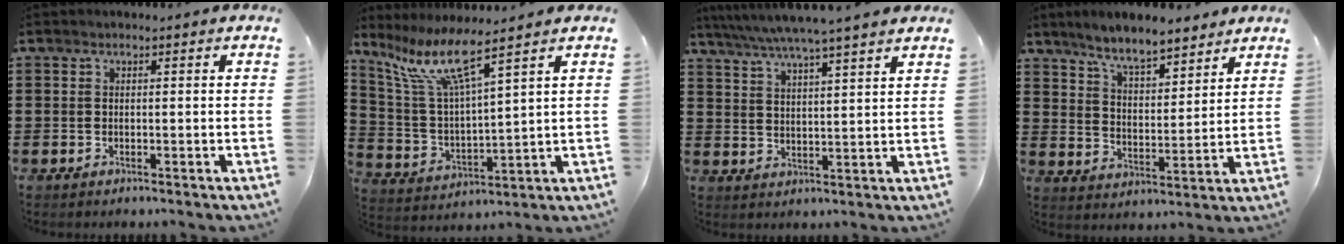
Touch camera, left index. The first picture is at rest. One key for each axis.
{"total": 9.2, "fx": 6.5, "fy": 1.2, "fz": 6.3, "tx": -0.153, "ty": -0.032, "tz": 0.111}
{"total": 5.5, "fx": 4.8, "fy": -0.8, "fz": 2.5, "tx": -0.065, "ty": -0.027, "tz": 0.081}
{"total": 6.8, "fx": 6.1, "fy": 1.2, "fz": 2.8, "tx": -0.077, "ty": -0.021, "tz": 0.108}